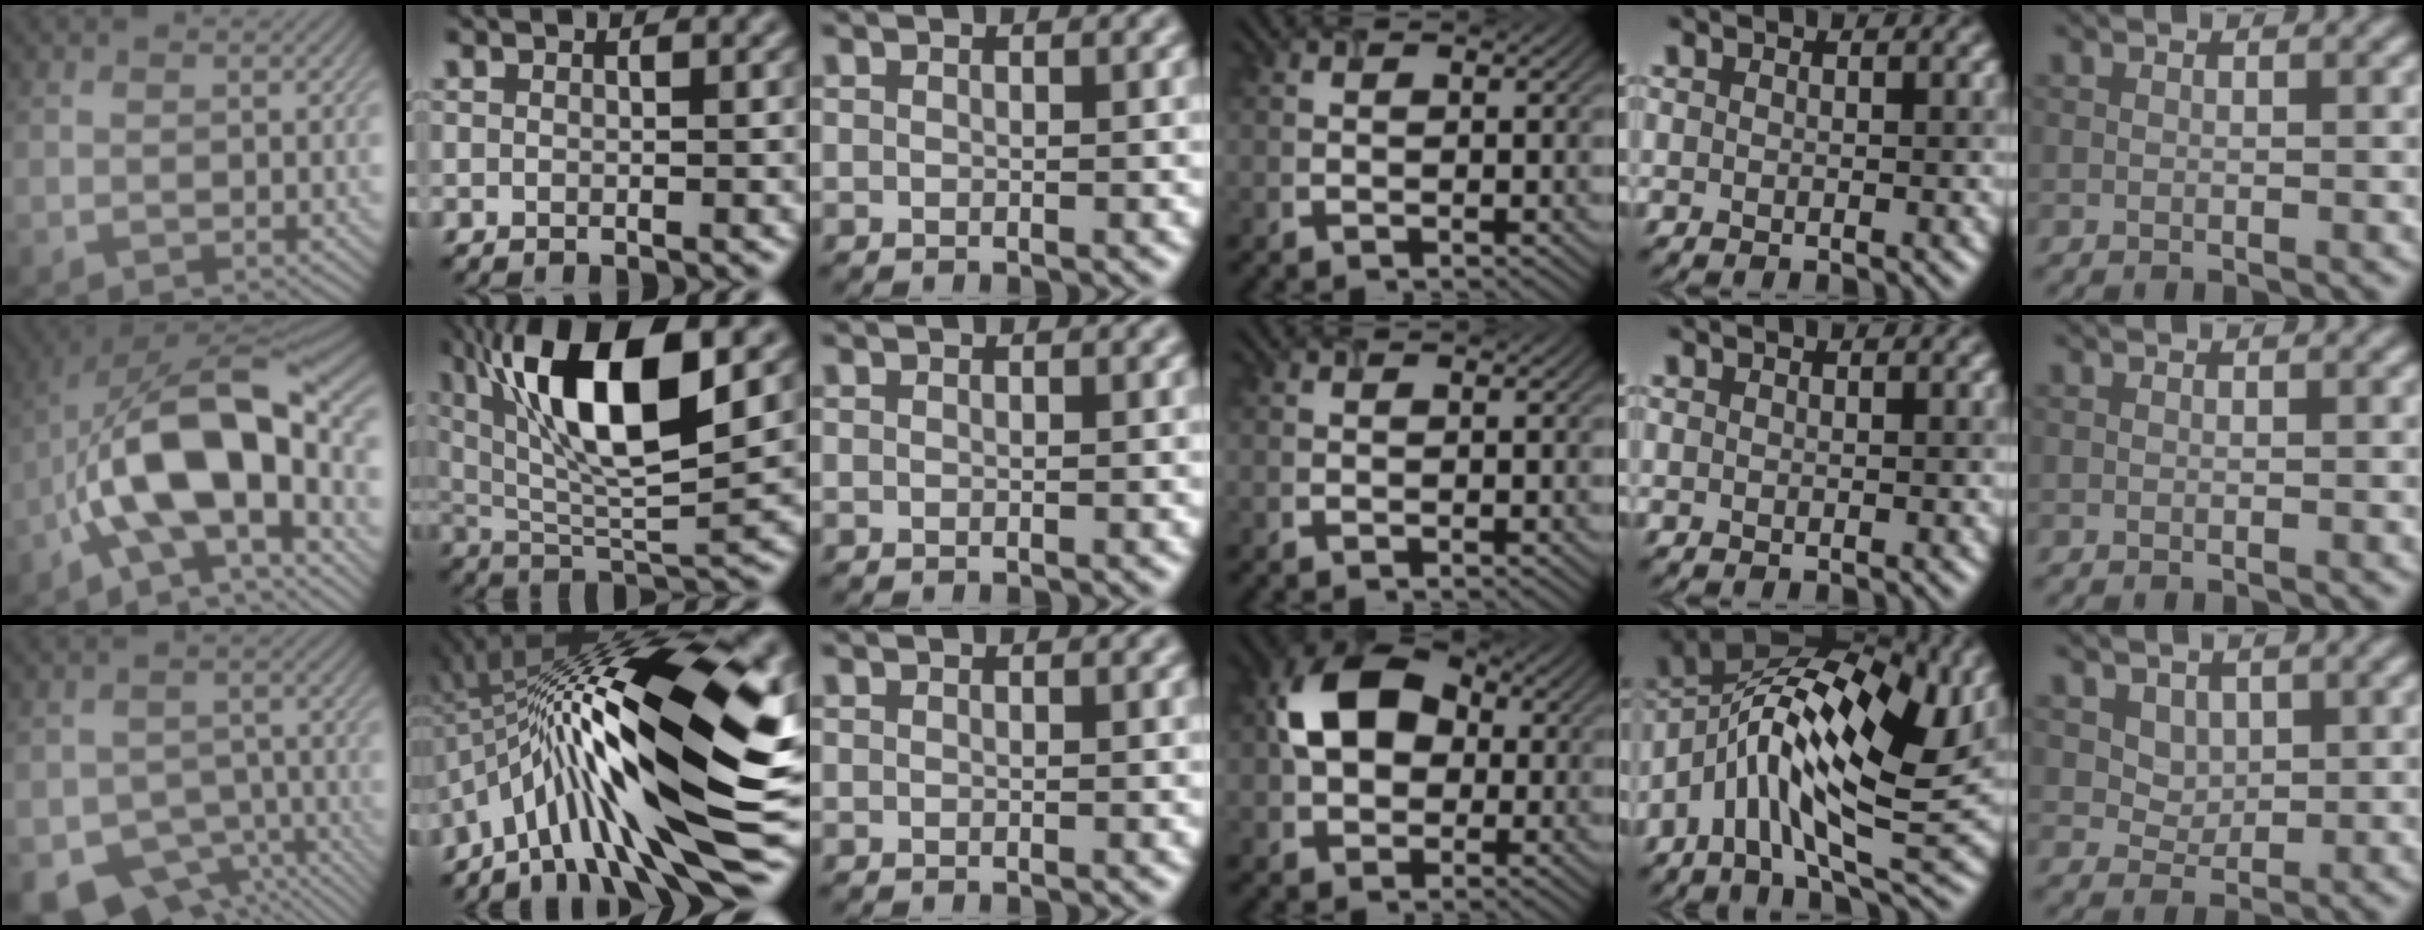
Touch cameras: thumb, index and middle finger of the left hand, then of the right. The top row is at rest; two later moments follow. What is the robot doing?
{"motion": "open", "object": "airpods case & airpods"}